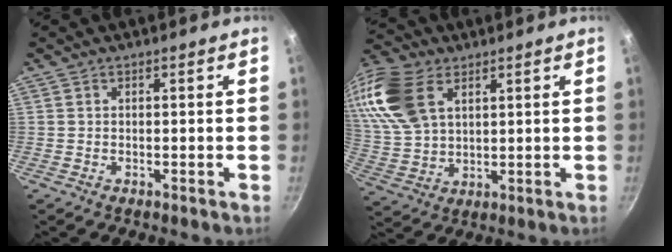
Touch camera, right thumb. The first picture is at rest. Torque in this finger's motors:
{"motor_torque": [-0.47, 1.02, 0.85, 0.95, 0.35]}